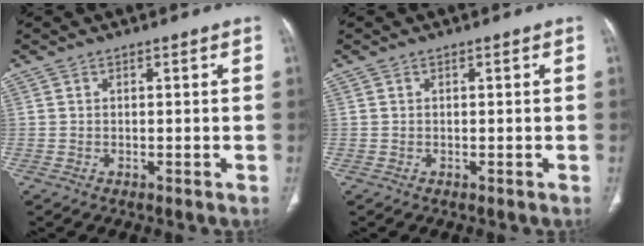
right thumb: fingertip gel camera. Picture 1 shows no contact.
{"total": 0.0}